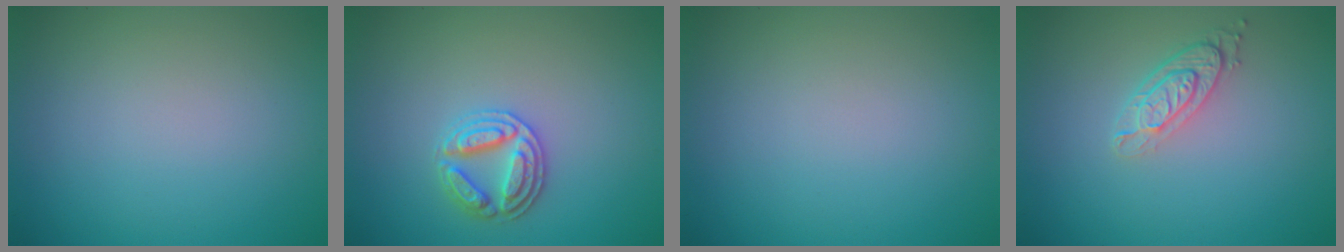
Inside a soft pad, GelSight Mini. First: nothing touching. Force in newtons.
{"total": 2.9, "press": 2.9, "slide": 0.5}
{"total": 0.0}
{"total": 2.9, "press": 2.2, "slide": 1.9}